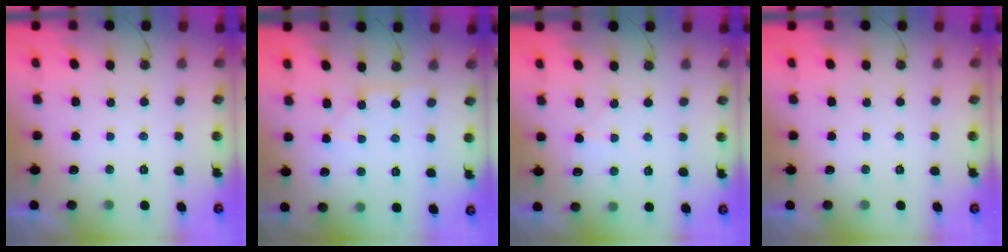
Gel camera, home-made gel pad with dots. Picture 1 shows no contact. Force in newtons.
{"total": 2.5, "press": 2.5, "slide": 0.4}
{"total": 6.6, "press": 6.6, "slide": 0.8}
{"total": 0.0}